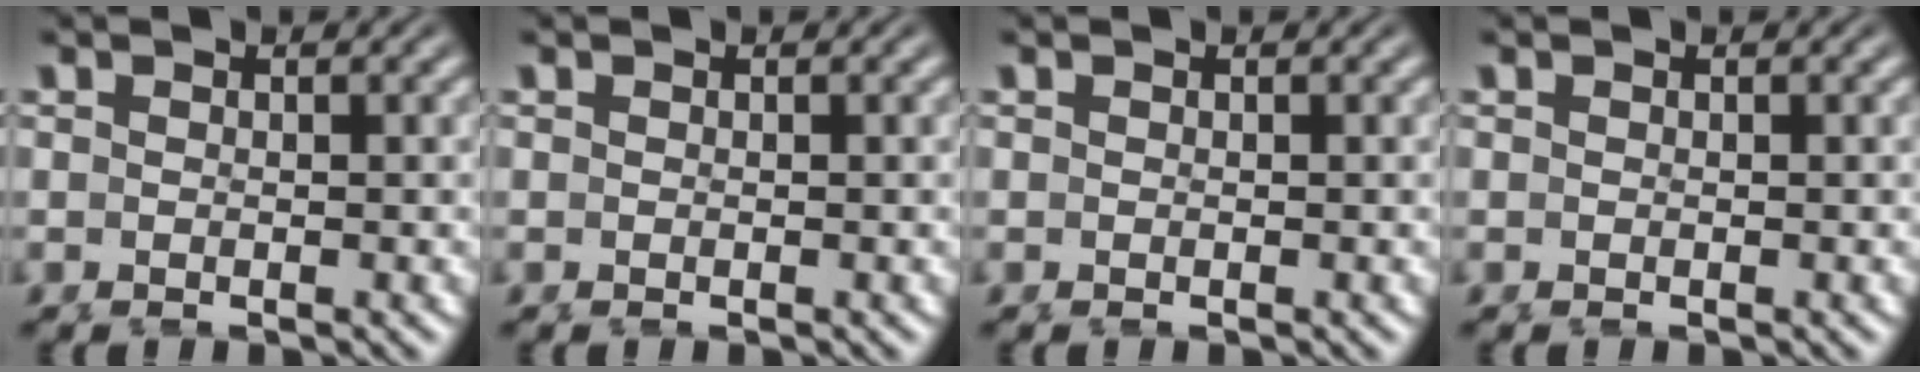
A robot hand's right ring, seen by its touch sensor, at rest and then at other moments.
{"total": 0.0}
{"total": 0.0}
{"total": 0.0}